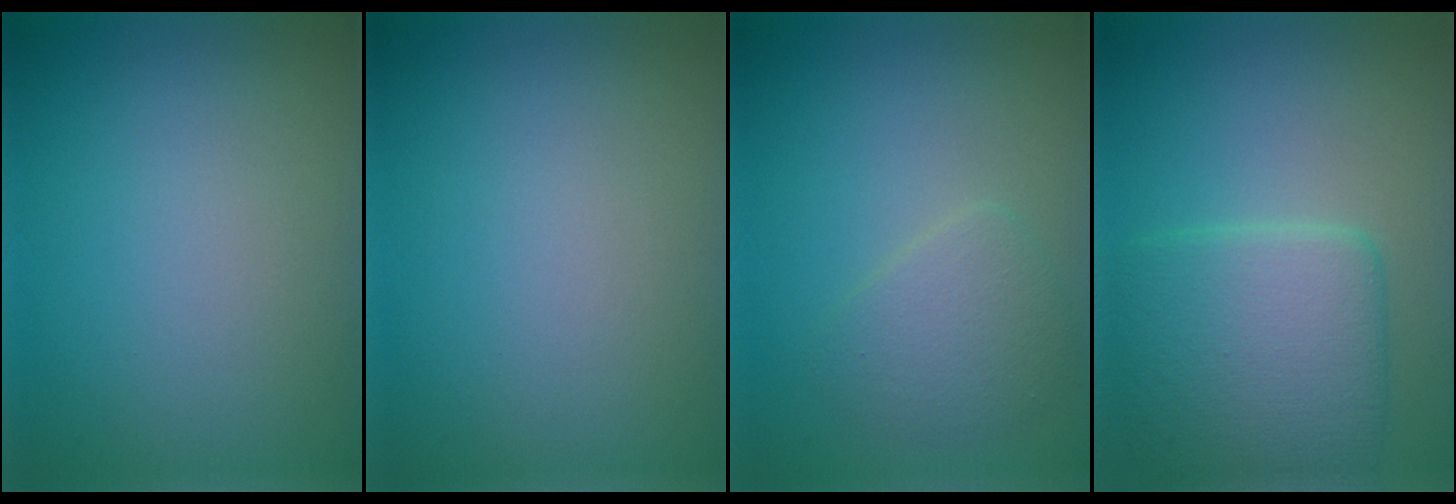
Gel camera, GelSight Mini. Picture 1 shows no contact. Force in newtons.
{"total": 0.0}
{"total": 2.4, "press": 2.4, "slide": 0.1}
{"total": 6.3, "press": 6.3, "slide": 0.5}